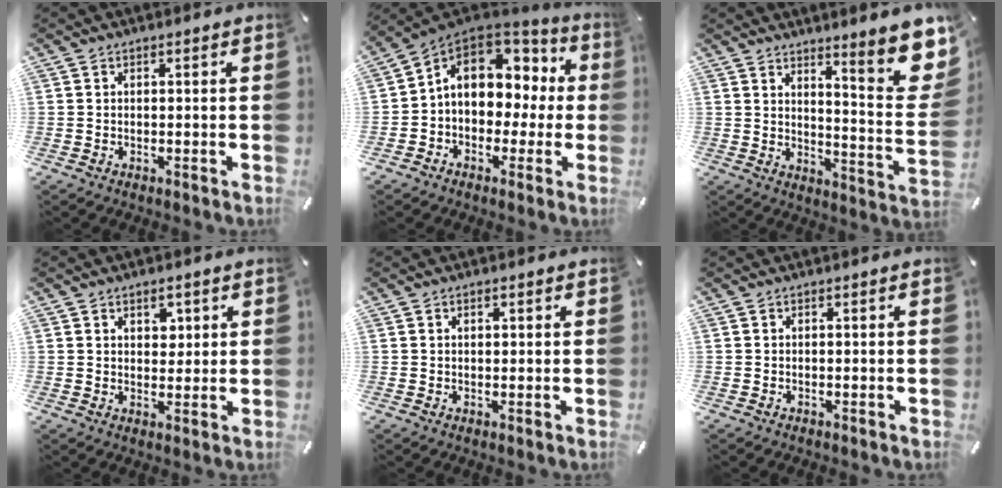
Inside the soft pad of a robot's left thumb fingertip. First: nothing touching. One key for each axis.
{"total": 11.6, "fx": 2.7, "fy": 9.1, "fz": 6.6, "tx": -0.116, "ty": -0.003, "tz": 0.055}
{"total": 13.2, "fx": 8.7, "fy": 3.0, "fz": 9.5, "tx": -0.117, "ty": -0.087, "tz": 0.142}
{"total": 3.7, "fx": 1.8, "fy": 2.9, "fz": 1.4, "tx": 0.005, "ty": -0.010, "tz": 0.023}
{"total": 1.2, "fx": 0.5, "fy": 0.7, "fz": 0.8, "tx": -0.017, "ty": 0.005, "tz": 0.007}
{"total": 0.0}